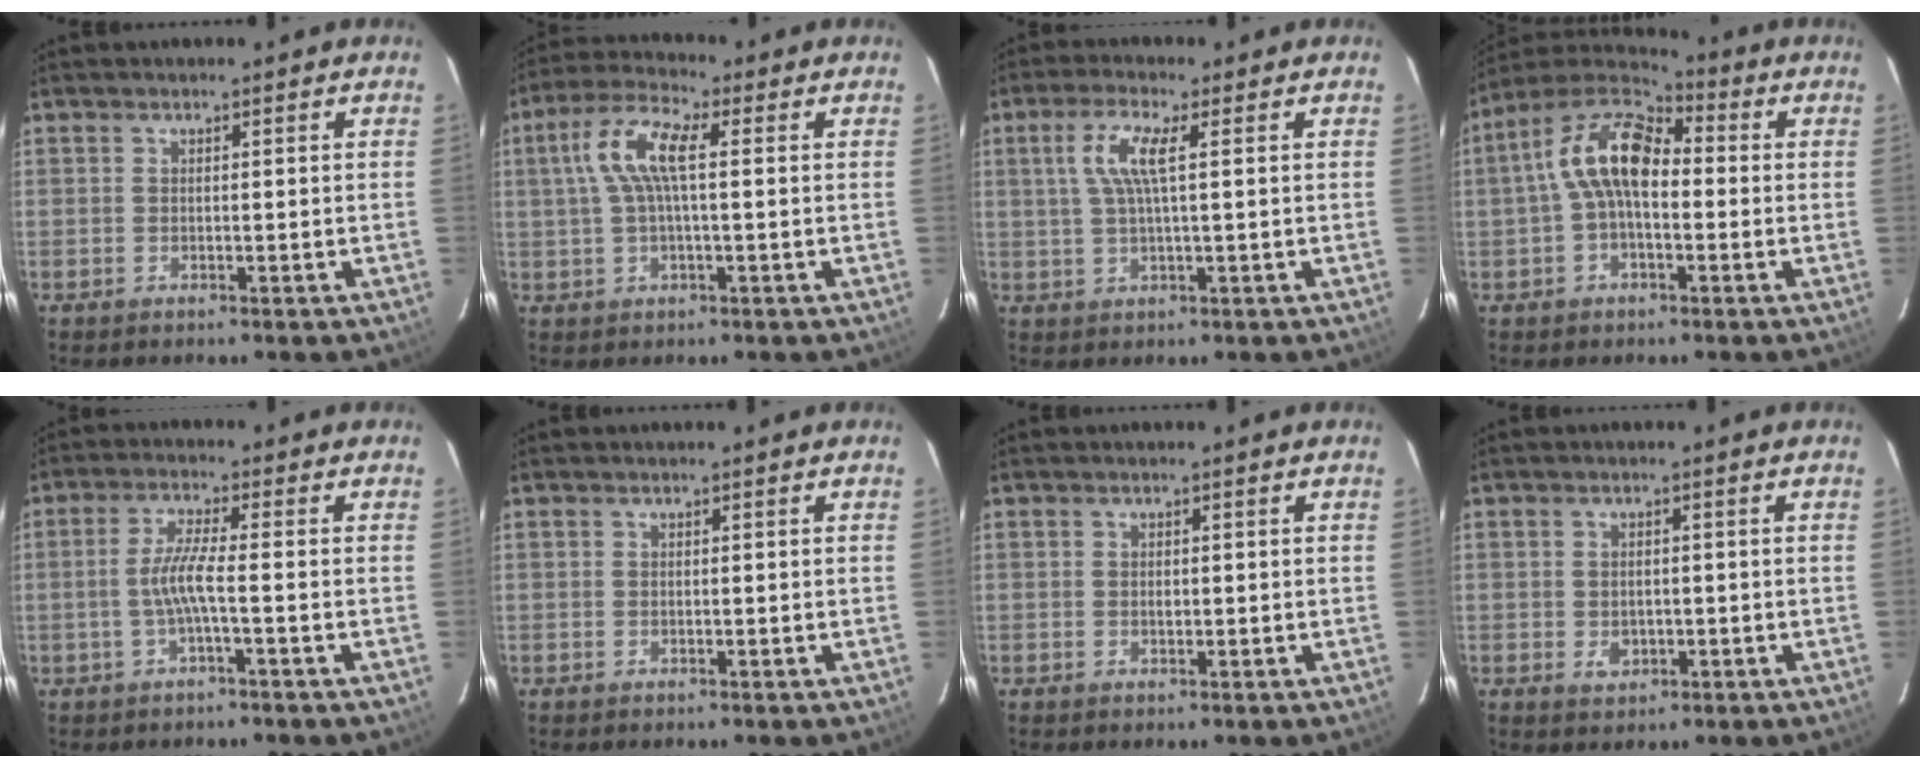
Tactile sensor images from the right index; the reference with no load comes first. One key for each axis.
{"total": 8.5, "fx": 1.3, "fy": 2.5, "fz": 8.0, "tx": -0.165, "ty": 0.019, "tz": 0.026}
{"total": 6.1, "fx": 1.6, "fy": 0.9, "fz": 5.9, "tx": -0.123, "ty": 0.008, "tz": 0.033}
{"total": 11.5, "fx": 0.1, "fy": 6.0, "fz": 9.9, "tx": -0.195, "ty": 0.033, "tz": -0.008}
{"total": 3.7, "fx": -1.5, "fy": -0.2, "fz": 3.4, "tx": -0.075, "ty": 0.005, "tz": -0.029}
{"total": 0.0}
{"total": 0.7, "fx": 0.0, "fy": 0.5, "fz": 0.5, "tx": -0.006, "ty": 0.000, "tz": 0.000}
{"total": 2.9, "fx": -0.7, "fy": 2.4, "fz": 1.6, "tx": -0.029, "ty": 0.000, "tz": -0.005}